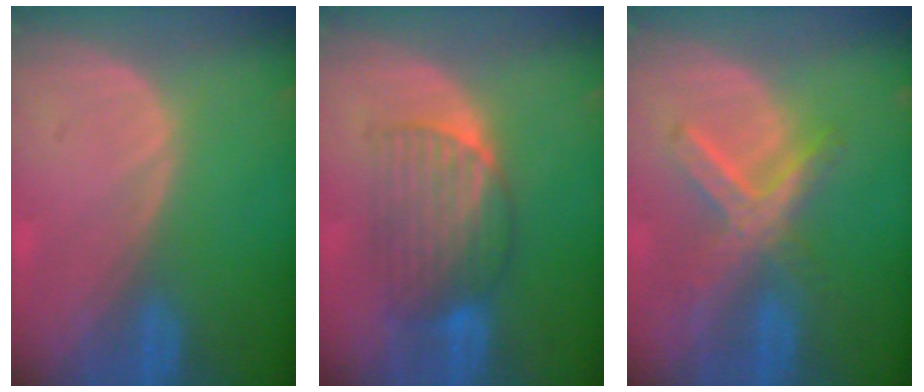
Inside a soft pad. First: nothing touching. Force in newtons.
{"total": 6.8, "press": 6.7, "slide": 0.9}
{"total": 7.0, "press": 6.2, "slide": 3.2}